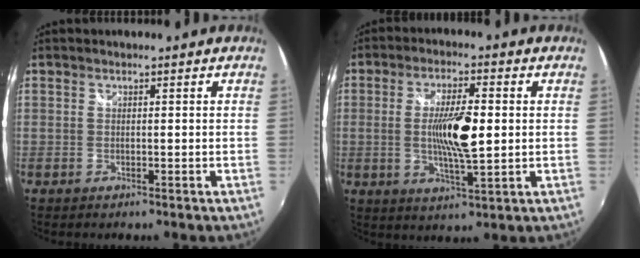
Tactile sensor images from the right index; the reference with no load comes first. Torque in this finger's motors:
{"motor_torque": [1.18, 0.95, 0.66, 0.16]}